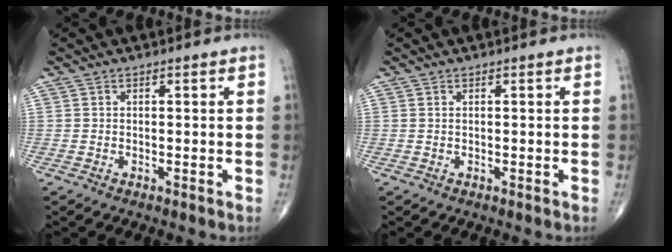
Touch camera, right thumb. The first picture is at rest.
{"total": 0.0}